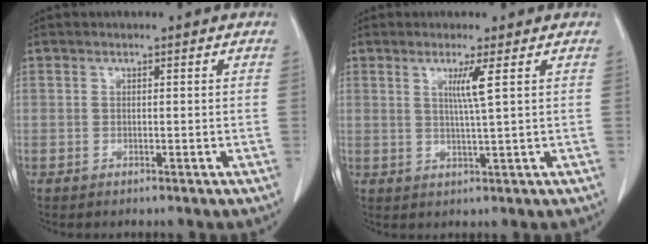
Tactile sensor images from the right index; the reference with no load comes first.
{"total": 3.5, "force": [1.2, -1.0, 3.1], "torque": [-0.060, -0.006, 0.023]}